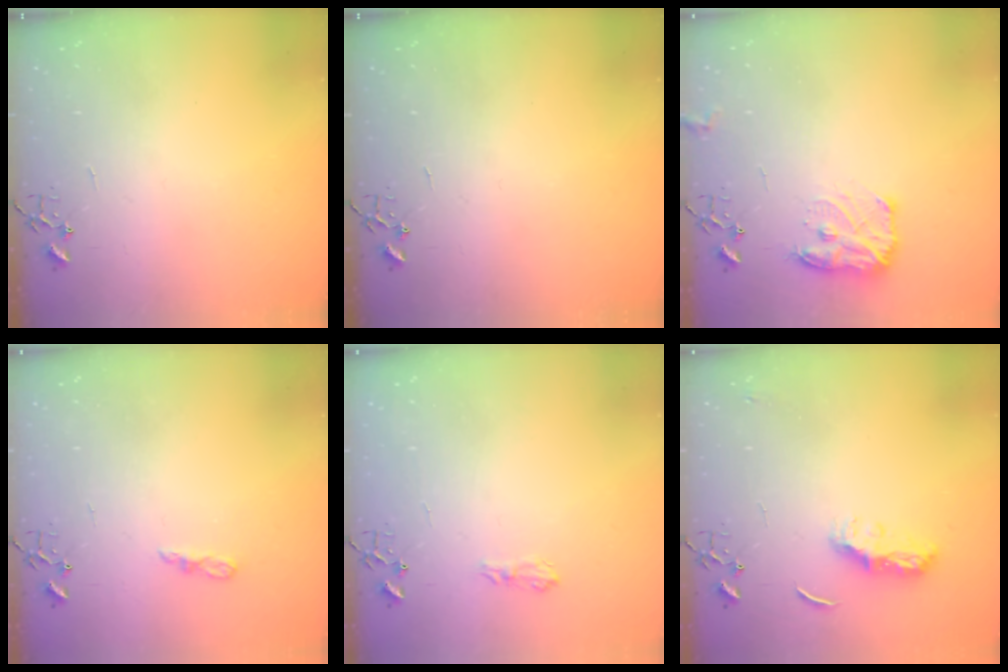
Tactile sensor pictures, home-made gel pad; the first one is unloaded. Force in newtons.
{"total": 0.0}
{"total": 11.8, "press": 11.8, "slide": 0.6}
{"total": 5.0, "press": 5.0, "slide": 0.5}
{"total": 7.0, "press": 6.9, "slide": 0.9}
{"total": 8.1, "press": 8.1, "slide": 0.6}